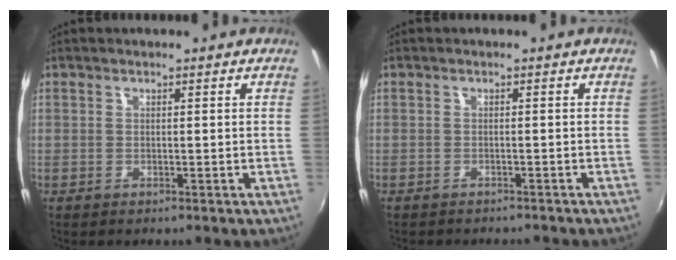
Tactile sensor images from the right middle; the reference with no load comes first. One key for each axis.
{"total": 3.0, "fx": -2.7, "fy": 0.9, "fz": 0.8, "tx": -0.023, "ty": -0.012, "tz": -0.039}